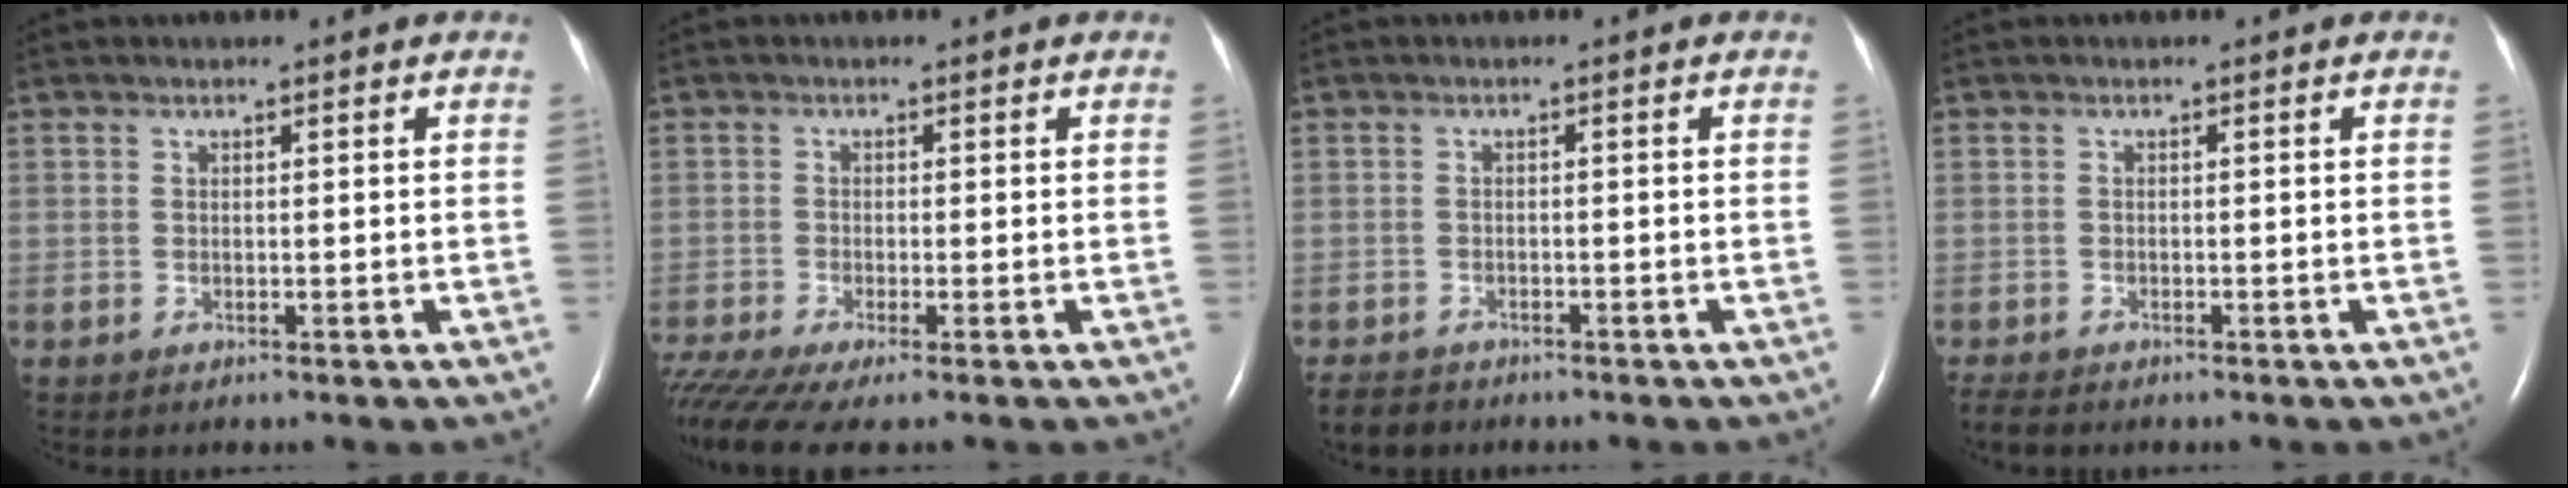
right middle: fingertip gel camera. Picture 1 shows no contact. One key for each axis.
{"total": 7.0, "fx": -5.3, "fy": 0.4, "fz": 4.5, "tx": -0.092, "ty": -0.015, "tz": -0.096}
{"total": 3.2, "fx": -2.9, "fy": 1.2, "fz": 0.6, "tx": -0.014, "ty": -0.006, "tz": -0.046}
{"total": 2.0, "fx": -1.8, "fy": 0.4, "fz": 0.8, "tx": -0.020, "ty": -0.007, "tz": -0.028}